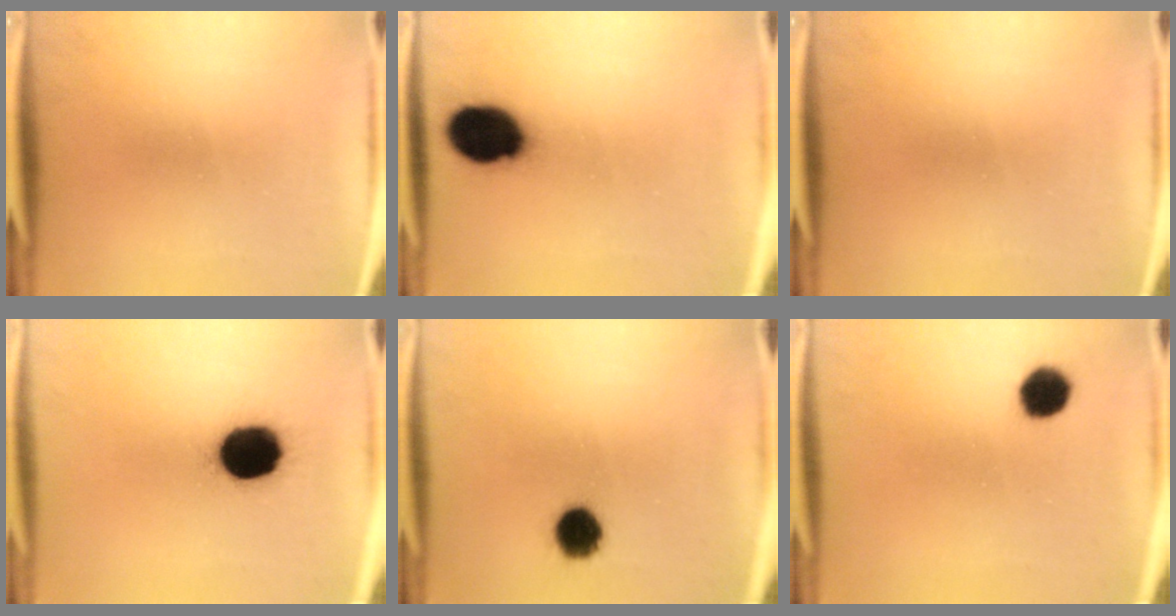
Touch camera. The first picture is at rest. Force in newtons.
{"total": 14.8}
{"total": 0.0}
{"total": 16.0}
{"total": 7.6}
{"total": 6.2}